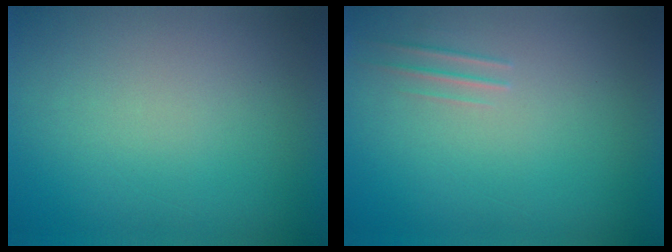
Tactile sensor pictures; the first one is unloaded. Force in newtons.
{"total": 1.6}